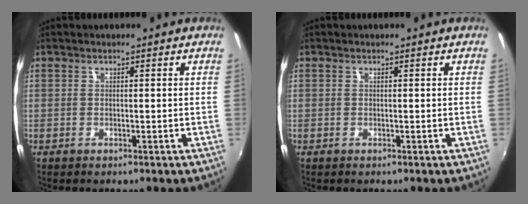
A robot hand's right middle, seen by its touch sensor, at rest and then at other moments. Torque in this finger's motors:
{"motor_torque": [0.00, 0.00, 0.00, 0.00]}